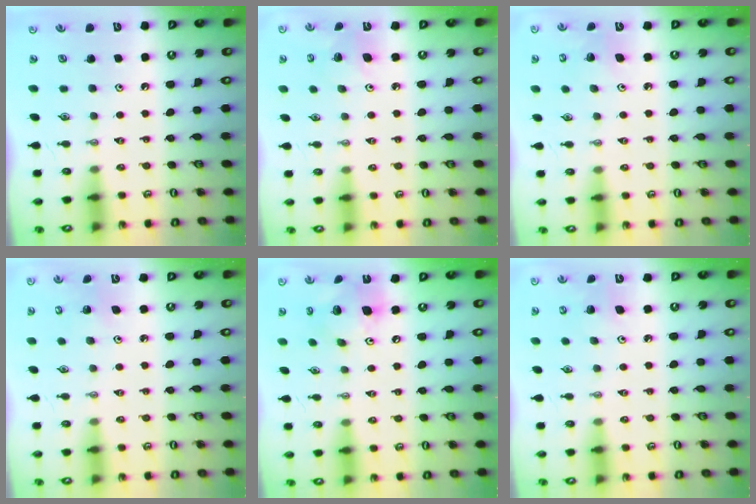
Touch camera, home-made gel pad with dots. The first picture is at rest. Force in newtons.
{"total": 4.3, "press": 4.0, "slide": 1.6}
{"total": 5.1, "press": 5.0, "slide": 1.0}
{"total": 2.8, "press": 2.8, "slide": 0.3}
{"total": 15.1, "press": 14.9, "slide": 2.6}
{"total": 3.9, "press": 3.9, "slide": 0.3}